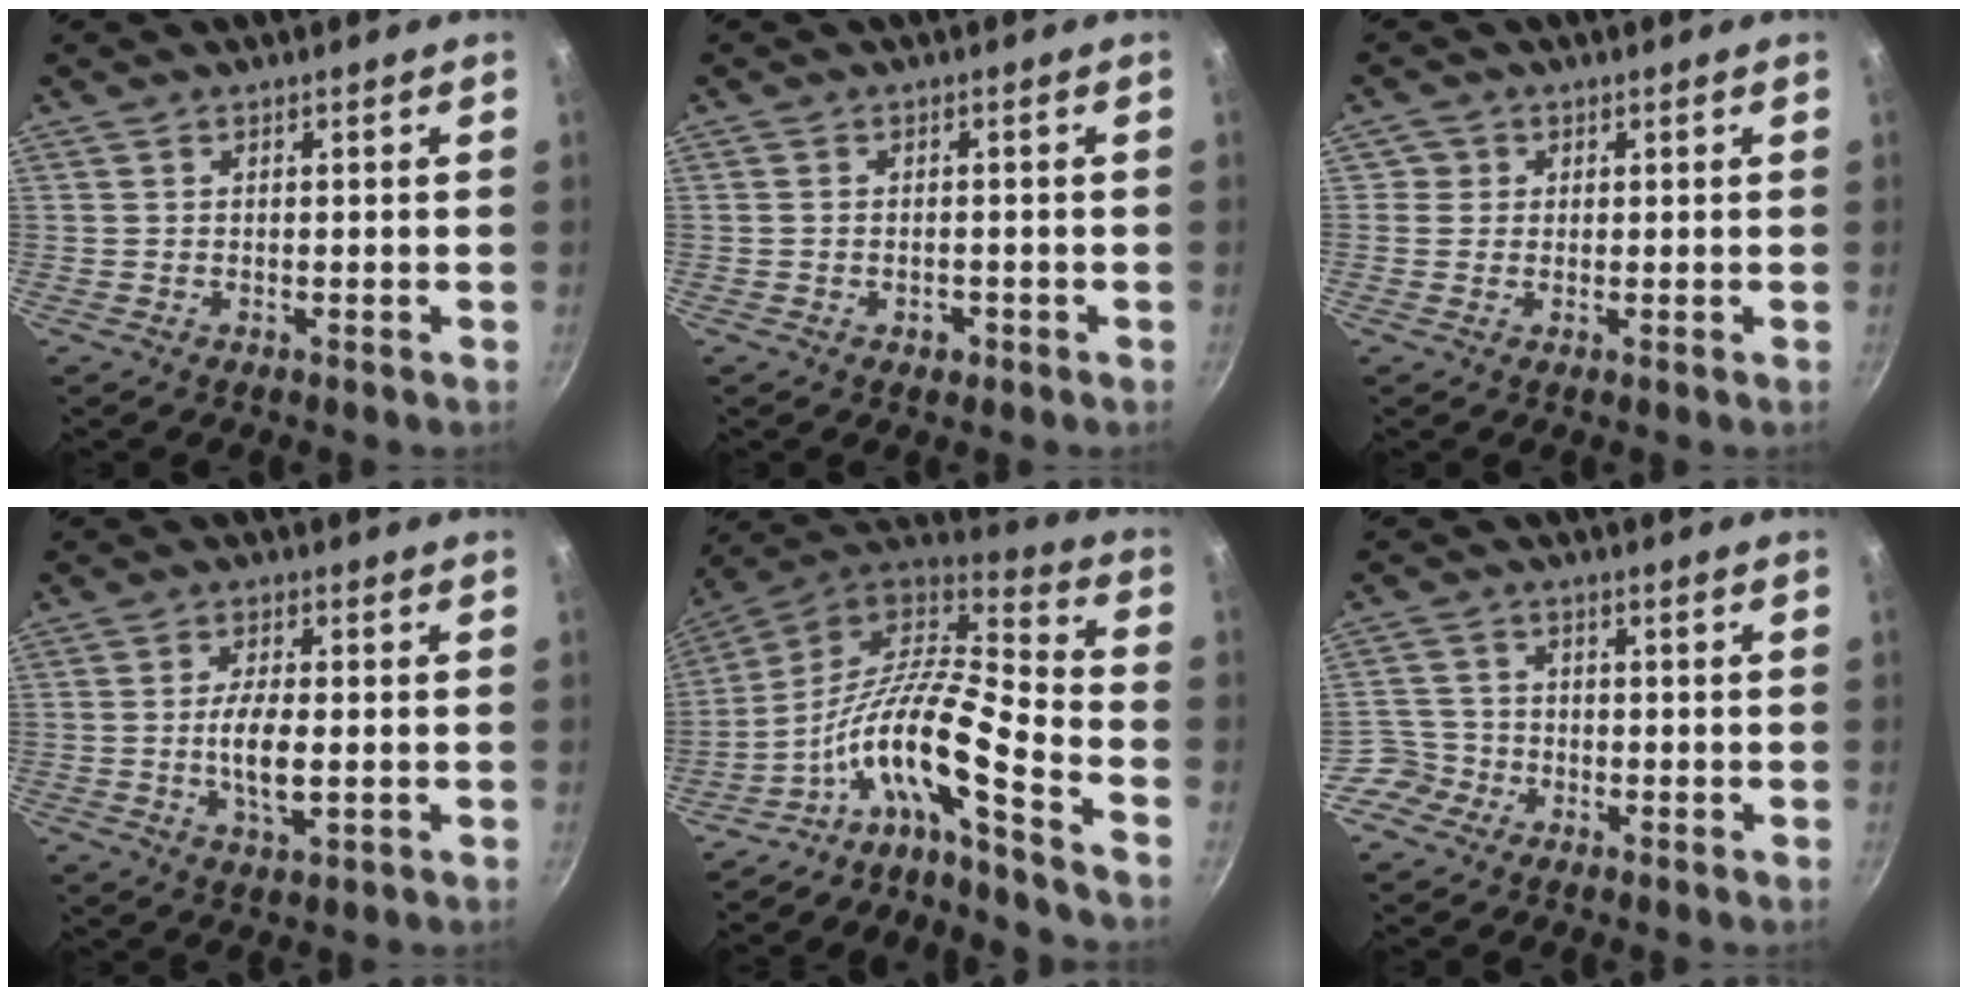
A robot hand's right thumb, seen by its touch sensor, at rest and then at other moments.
{"total": 1.9, "force": [-0.9, 1.3, 1.2], "torque": [-0.017, 0.004, -0.012]}
{"total": 2.0, "force": [0.3, 2.0, 0.2], "torque": [0.013, 0.002, -0.001]}
{"total": 6.9, "force": [-0.8, 2.5, 6.4], "torque": [-0.123, 0.001, -0.016]}
{"total": 18.1, "force": [-8.6, 3.2, 15.6], "torque": [-0.269, 0.055, -0.179]}
{"total": 4.3, "force": [-2.3, 3.6, 0.1], "torque": [0.023, 0.029, -0.051]}